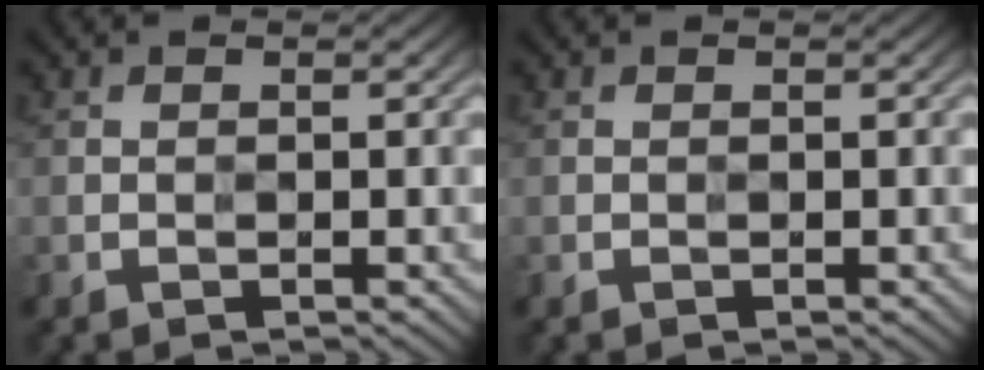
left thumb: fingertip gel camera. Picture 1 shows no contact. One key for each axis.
{"total": 0.0}